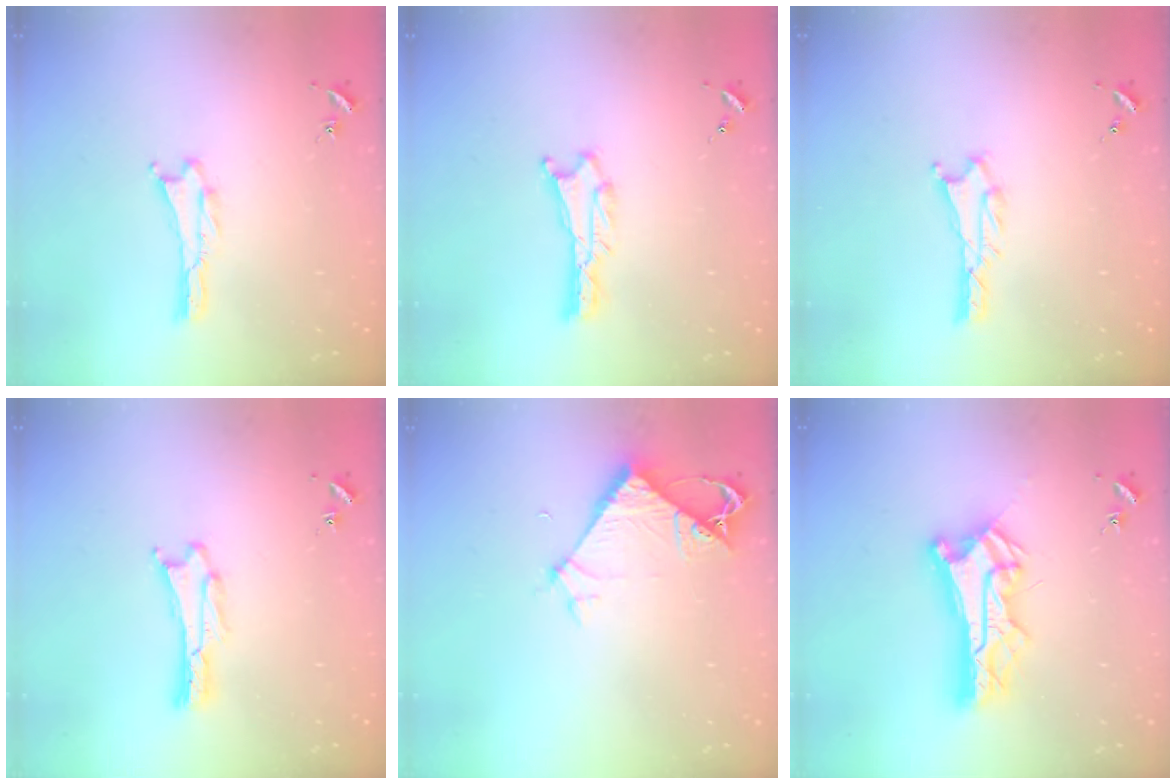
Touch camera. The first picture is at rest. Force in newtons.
{"total": 0.6, "press": 0.6, "slide": 0.1}
{"total": 1.3, "press": 1.3, "slide": 0.3}
{"total": 1.1, "press": 1.1, "slide": 0.0}
{"total": 5.9, "press": 5.8, "slide": 0.5}
{"total": 10.5, "press": 10.4, "slide": 1.1}